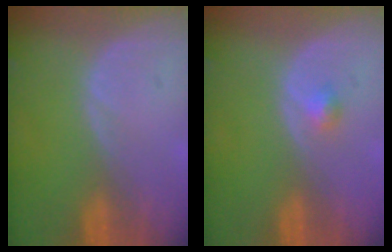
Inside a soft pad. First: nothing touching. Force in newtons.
{"total": 1.5, "press": 1.3, "slide": 0.8}